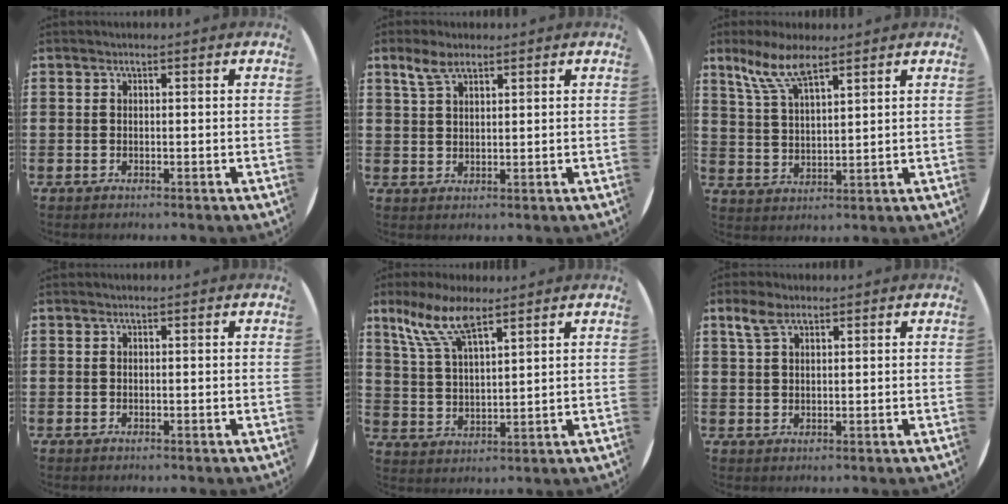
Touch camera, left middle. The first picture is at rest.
{"total": 3.6, "force": [2.6, 1.4, 2.0], "torque": [-0.035, 0.002, 0.046]}
{"total": 7.7, "force": [5.8, 2.1, 4.7], "torque": [-0.107, -0.009, 0.103]}
{"total": 0.0}
{"total": 8.9, "force": [6.5, 2.6, 5.5], "torque": [-0.126, -0.012, 0.118]}
{"total": 3.2, "force": [2.1, 1.4, 1.9], "torque": [-0.033, 0.004, 0.037]}